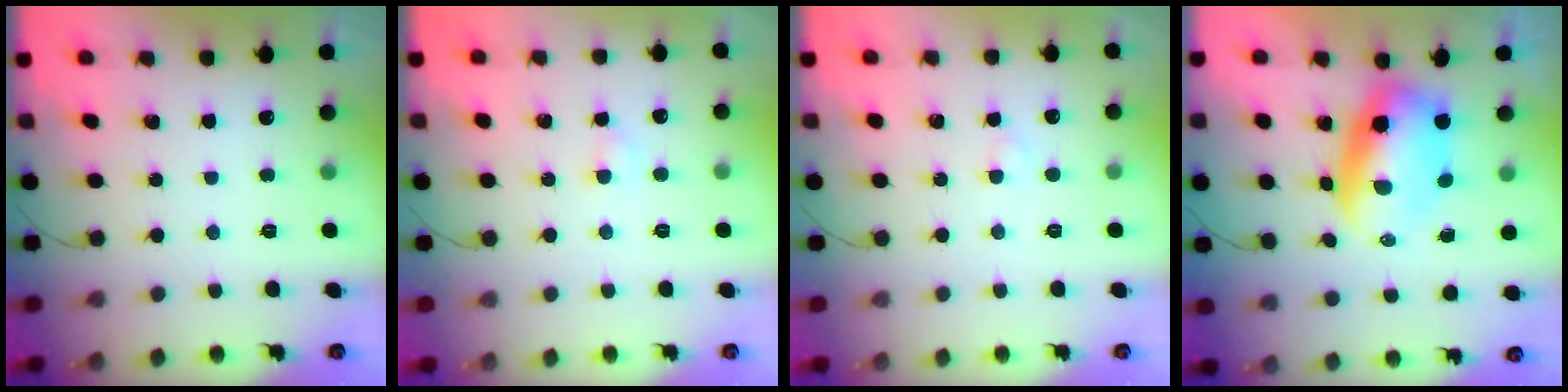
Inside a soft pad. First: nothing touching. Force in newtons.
{"total": 2.6, "press": 2.4, "slide": 0.9}
{"total": 1.3, "press": 1.1, "slide": 0.7}
{"total": 9.1, "press": 8.8, "slide": 2.4}